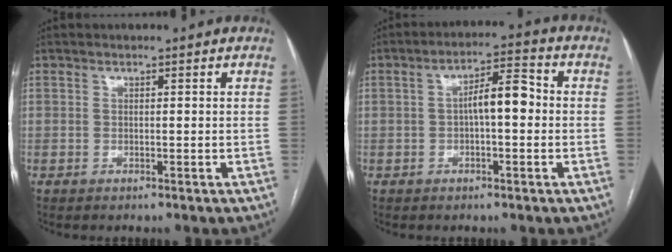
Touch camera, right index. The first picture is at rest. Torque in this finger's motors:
{"motor_torque": [0.97, -0.13, 0.44, 0.11]}